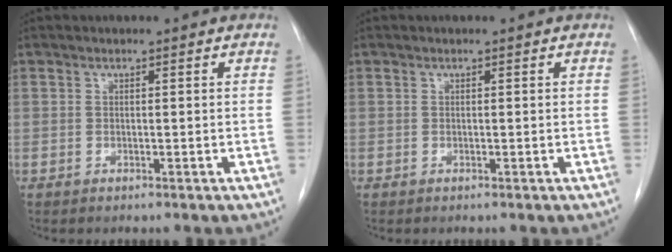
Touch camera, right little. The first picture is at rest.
{"total": 0.0}